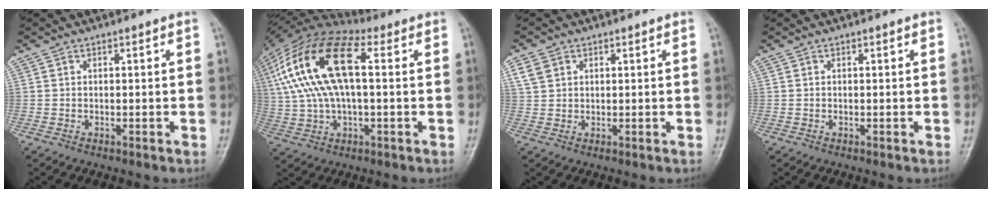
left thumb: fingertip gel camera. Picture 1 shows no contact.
{"total": 20.6, "force": [3.5, 9.8, 17.8], "torque": [-0.359, 0.032, 0.055]}
{"total": 3.8, "force": [1.5, 3.0, 1.7], "torque": [-0.025, 0.005, 0.033]}
{"total": 0.0}